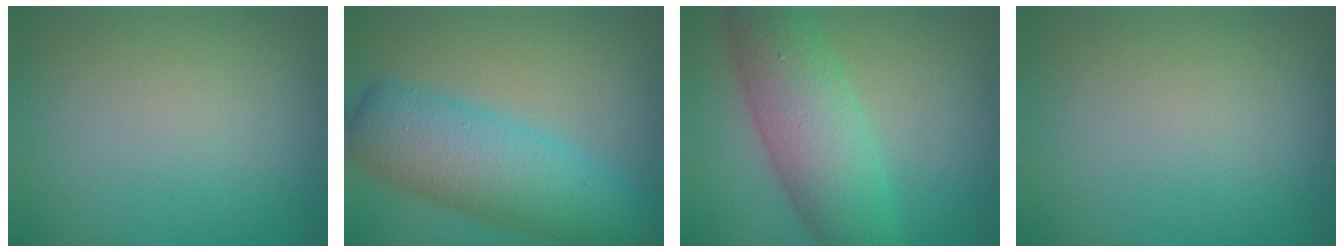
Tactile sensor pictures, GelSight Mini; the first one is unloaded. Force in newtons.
{"total": 8.3, "press": 8.2, "slide": 0.1}
{"total": 7.4, "press": 7.4, "slide": 0.2}
{"total": 0.0}